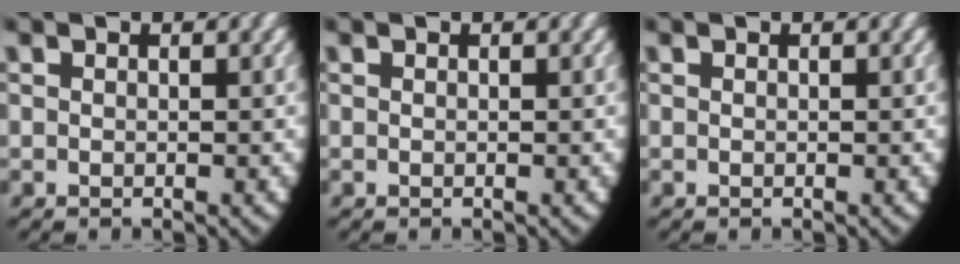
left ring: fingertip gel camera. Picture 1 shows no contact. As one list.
[{"total": 0.0}, {"total": 0.0}]